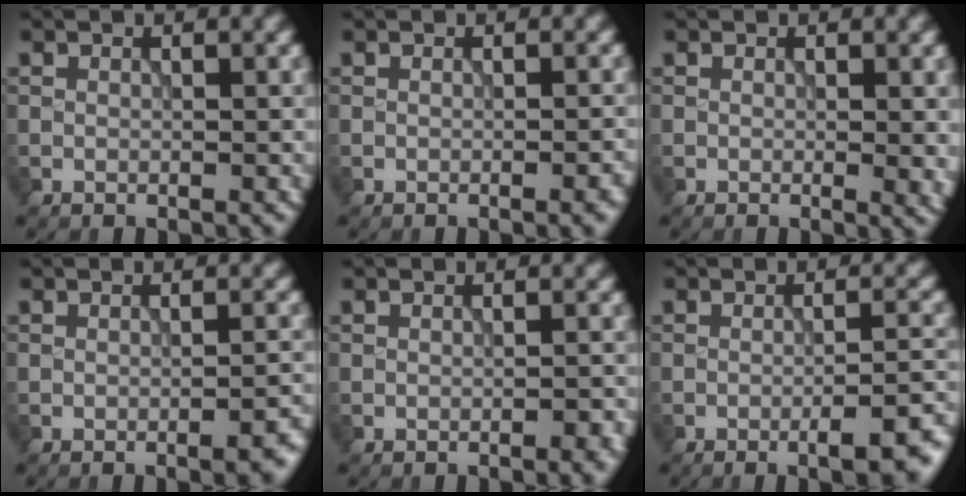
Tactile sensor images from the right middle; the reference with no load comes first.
{"total": 1.3, "force": [-0.5, 0.3, 1.1], "torque": [-0.011, 0.000, -0.008]}
{"total": 1.6, "force": [0.1, 0.4, 1.6], "torque": [-0.018, -0.007, 0.001]}
{"total": 2.7, "force": [-1.3, 0.7, 2.3], "torque": [-0.026, 0.003, -0.022]}
{"total": 1.4, "force": [-0.7, 0.3, 1.2], "torque": [-0.013, 0.001, -0.009]}
{"total": 5.6, "force": [-2.9, 1.4, 4.6], "torque": [-0.058, 0.001, -0.037]}